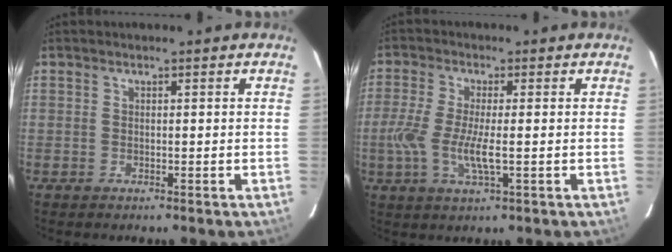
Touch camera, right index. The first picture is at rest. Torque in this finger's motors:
{"motor_torque": [0.03, 0.10, 0.05, 0.03]}